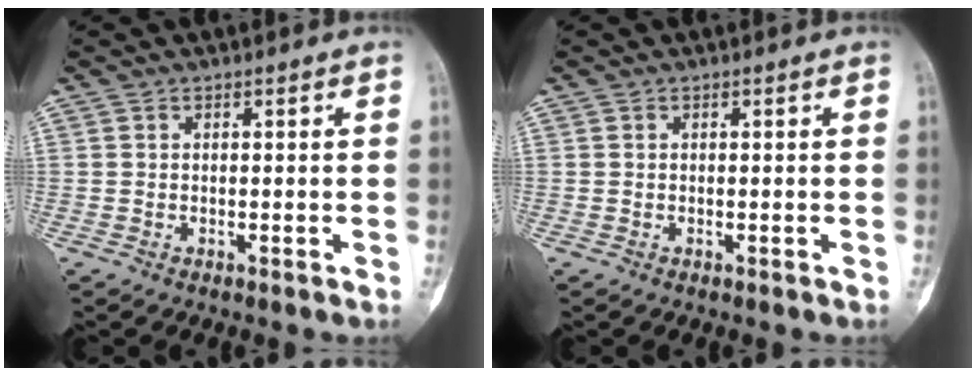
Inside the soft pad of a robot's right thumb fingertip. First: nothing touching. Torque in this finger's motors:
{"motor_torque": [0.30, 0.27, 0.24, 0.08, 0.03]}